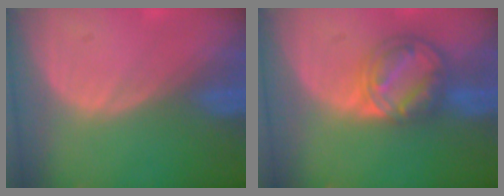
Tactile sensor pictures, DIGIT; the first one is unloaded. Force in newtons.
{"total": 8.1, "press": 6.9, "slide": 4.4}